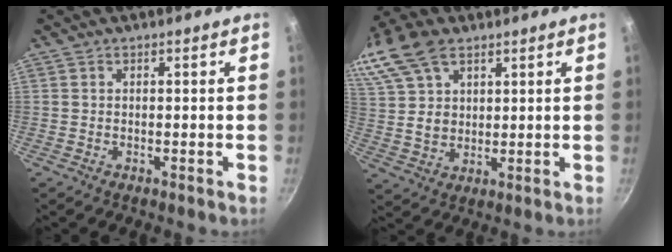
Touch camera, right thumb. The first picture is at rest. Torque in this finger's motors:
{"motor_torque": [0.36, 2.18, 0.34, -0.17, 0.13]}